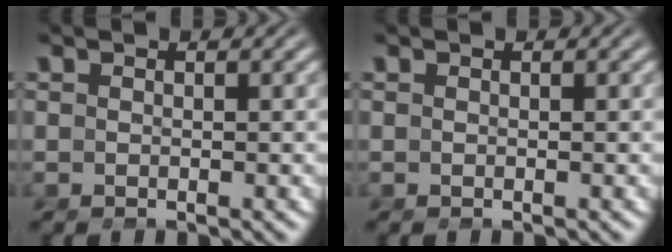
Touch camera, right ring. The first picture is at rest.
{"total": 0.0}